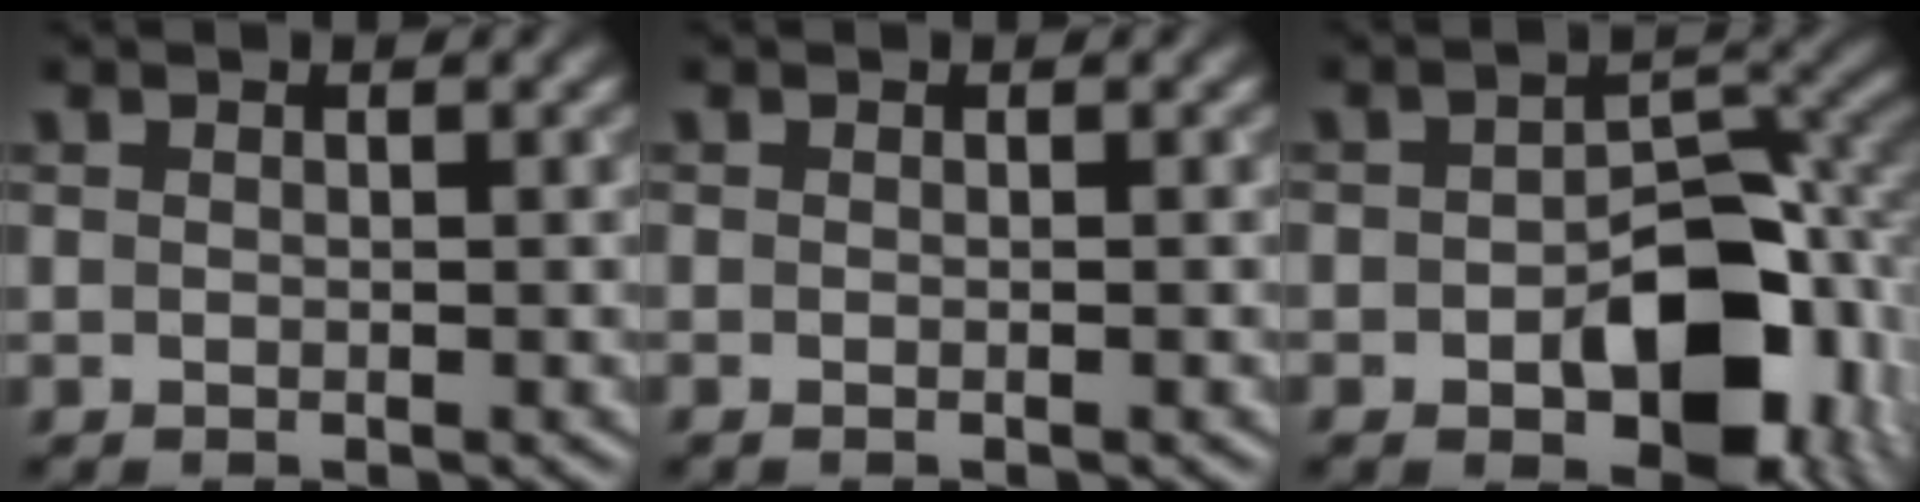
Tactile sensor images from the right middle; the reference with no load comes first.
{"total": 0.7, "force": [-0.2, 0.2, 0.7], "torque": [-0.007, -0.005, -0.005]}
{"total": 10.7, "force": [-3.5, 6.4, 7.9], "torque": [-0.108, -0.011, -0.044]}